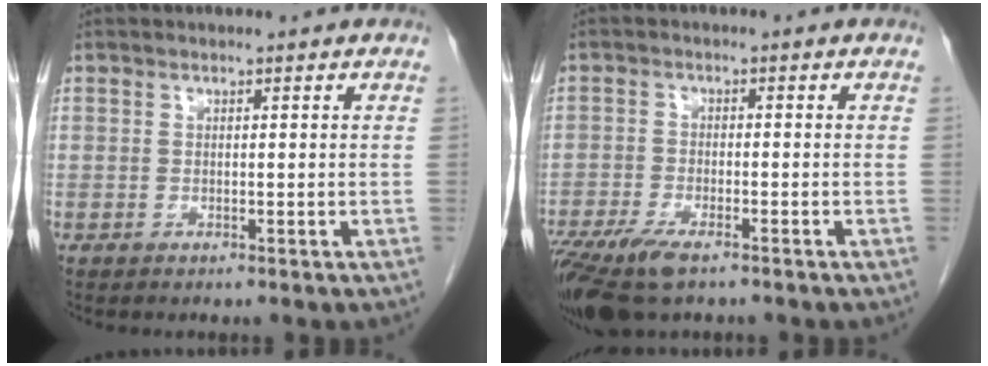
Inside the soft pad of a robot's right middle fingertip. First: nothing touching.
{"total": 9.3, "force": [-6.4, 2.8, 6.1], "torque": [-0.109, -0.020, -0.109]}